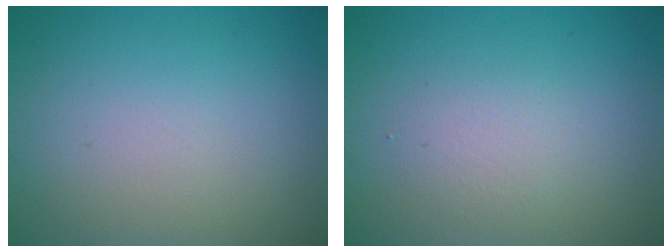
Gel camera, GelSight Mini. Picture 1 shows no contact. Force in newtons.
{"total": 1.7, "press": 1.7, "slide": 0.2}